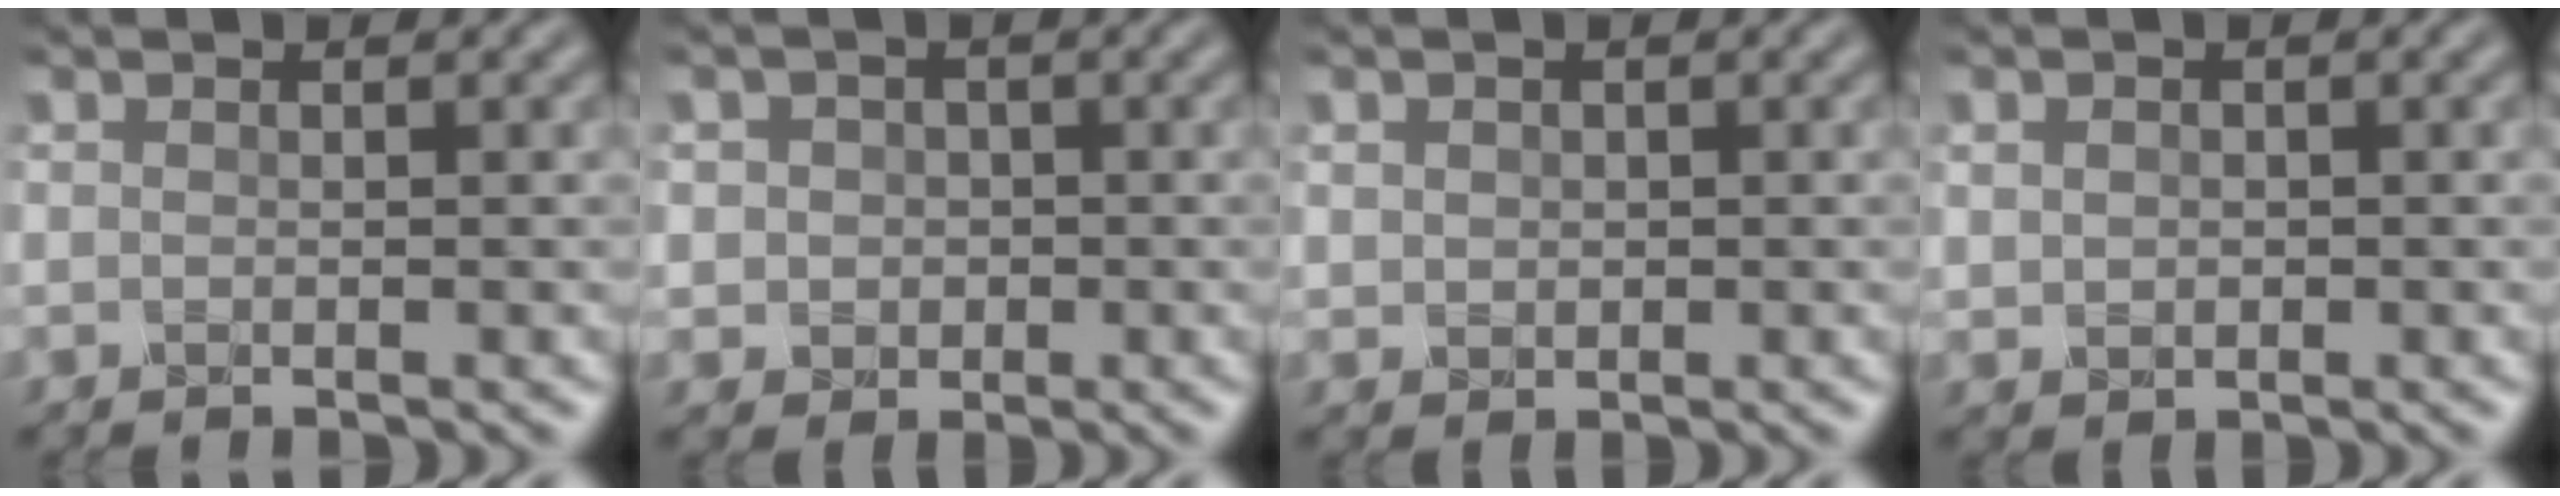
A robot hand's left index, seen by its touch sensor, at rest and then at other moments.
{"total": 2.6, "force": [0.2, 2.4, 0.9], "torque": [-0.002, 0.005, -0.003]}
{"total": 1.2, "force": [0.3, 1.0, 0.4], "torque": [-0.007, -0.003, 0.009]}
{"total": 1.3, "force": [0.2, 1.2, 0.6], "torque": [-0.009, -0.002, 0.006]}